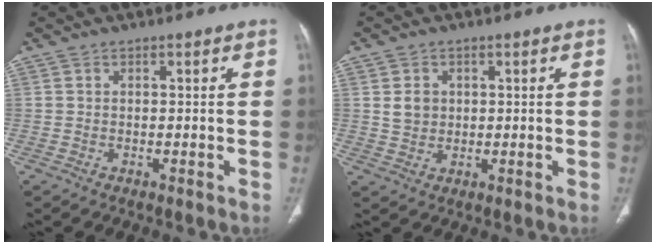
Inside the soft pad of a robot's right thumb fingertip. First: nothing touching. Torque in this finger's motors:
{"motor_torque": [0.52, 0.65, -0.06, -0.65, -0.08]}